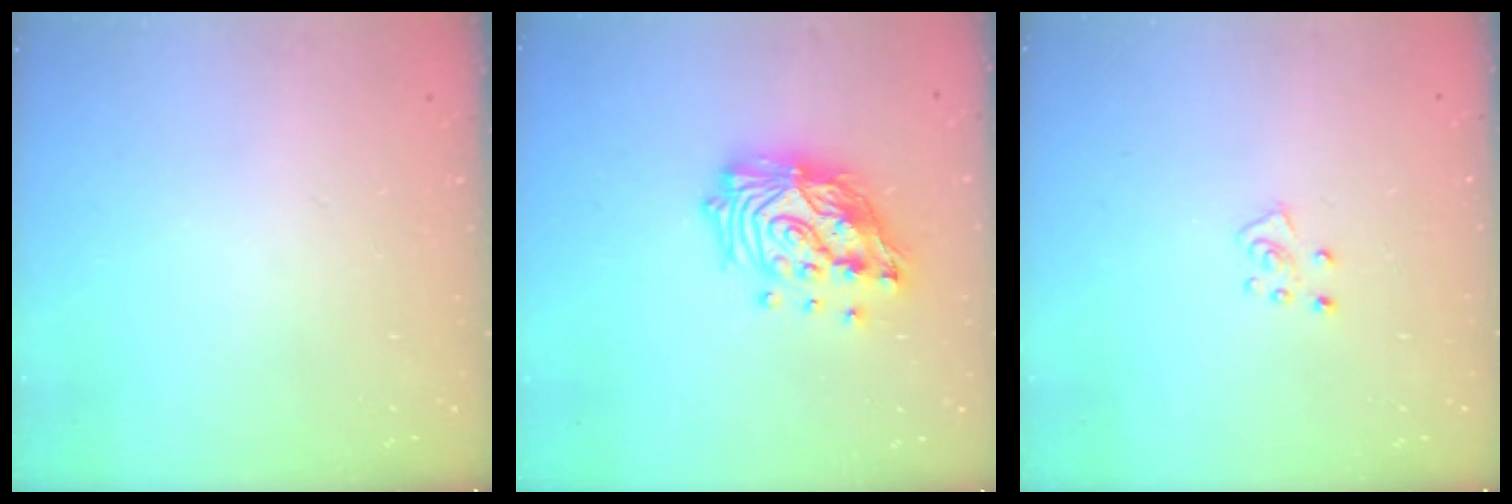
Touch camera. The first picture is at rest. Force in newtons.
{"total": 18.2, "press": 18.1, "slide": 1.6}
{"total": 4.2, "press": 4.2, "slide": 0.4}